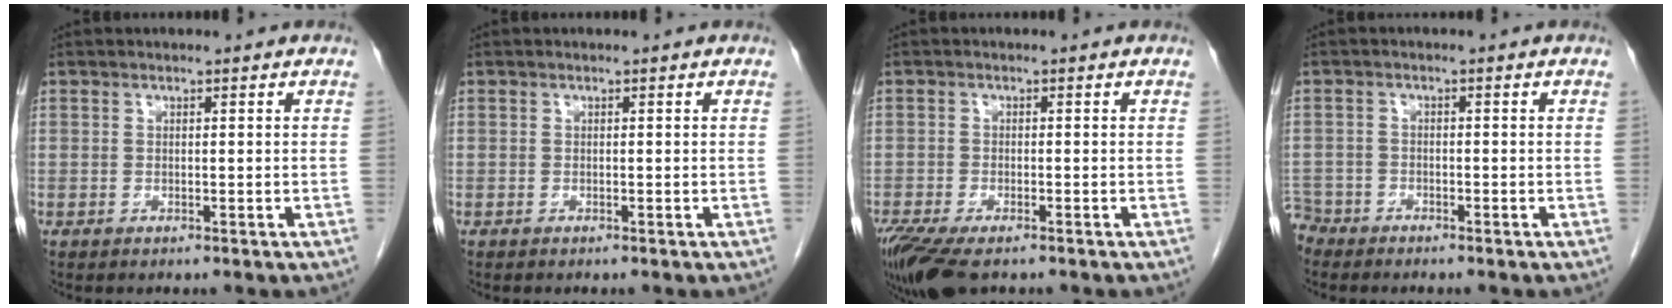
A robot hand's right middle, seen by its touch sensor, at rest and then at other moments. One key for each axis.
{"total": 0.0}
{"total": 8.6, "fx": -6.1, "fy": 2.8, "fz": 5.3, "tx": -0.097, "ty": -0.019, "tz": -0.102}
{"total": 3.4, "fx": -3.2, "fy": 1.3, "fz": -0.4, "tx": 0.007, "ty": -0.003, "tz": -0.064}